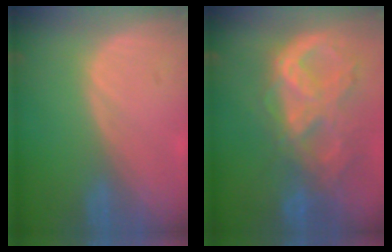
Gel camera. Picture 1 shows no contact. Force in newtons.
{"total": 10.5, "press": 8.9, "slide": 5.7}